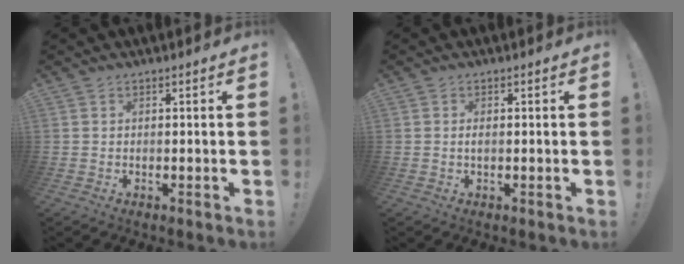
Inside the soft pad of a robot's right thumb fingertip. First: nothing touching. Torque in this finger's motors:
{"motor_torque": [-0.04, 0.07, -0.02, 0.21, 0.03]}